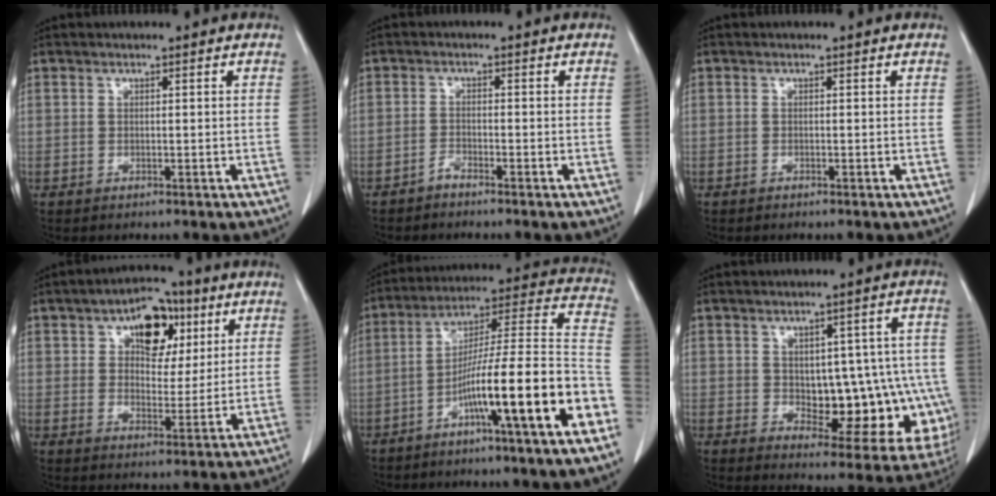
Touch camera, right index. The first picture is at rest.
{"total": 1.5, "force": [-1.4, 0.0, 0.4], "torque": [-0.007, 0.001, -0.028]}
{"total": 0.0}
{"total": 9.8, "force": [4.4, 5.7, 6.8], "torque": [-0.094, 0.025, 0.069]}
{"total": 19.0, "force": [-8.2, -0.2, 17.1], "torque": [-0.238, 0.013, -0.136]}
{"total": 15.8, "force": [-1.8, 8.0, 13.5], "torque": [-0.133, 0.025, 0.003]}